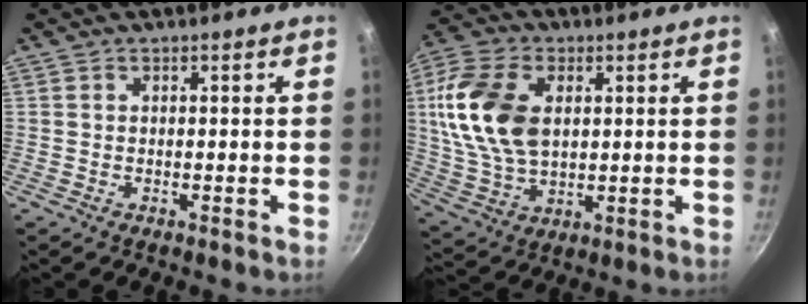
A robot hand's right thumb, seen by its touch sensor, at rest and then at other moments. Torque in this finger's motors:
{"motor_torque": [-1.31, 1.91, 1.53, -0.09, 0.62]}